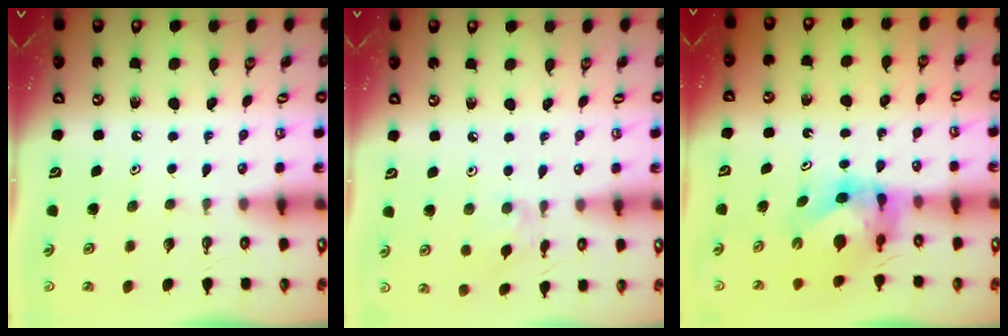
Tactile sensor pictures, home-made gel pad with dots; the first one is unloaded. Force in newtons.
{"total": 2.0, "press": 2.0, "slide": 0.4}
{"total": 7.2, "press": 7.2, "slide": 0.7}